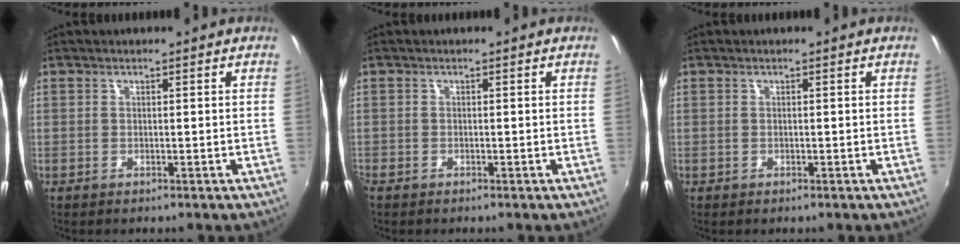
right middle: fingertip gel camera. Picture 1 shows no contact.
{"total": 1.5, "force": [-1.0, 0.9, 0.6], "torque": [-0.014, -0.005, -0.020]}
{"total": 0.7, "force": [-0.1, 0.7, 0.3], "torque": [-0.001, -0.002, -0.003]}